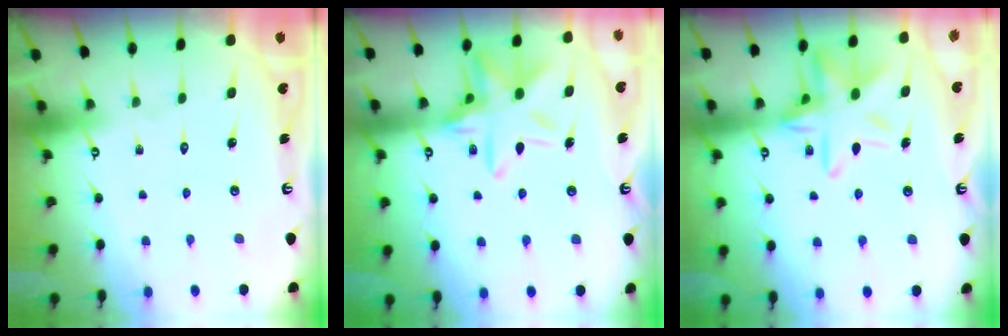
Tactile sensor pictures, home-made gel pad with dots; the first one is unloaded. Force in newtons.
{"total": 13.9, "press": 13.9, "slide": 0.9}
{"total": 14.9, "press": 14.9, "slide": 1.2}